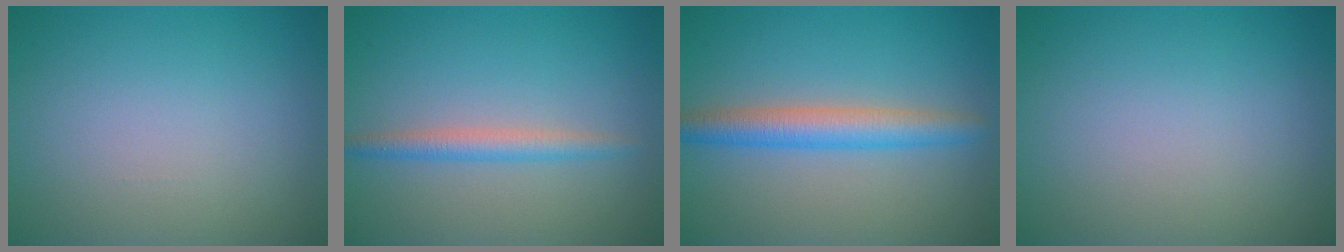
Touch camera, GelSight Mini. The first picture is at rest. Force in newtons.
{"total": 2.2, "press": 2.2, "slide": 0.0}
{"total": 3.9, "press": 3.9, "slide": 0.1}
{"total": 0.0}